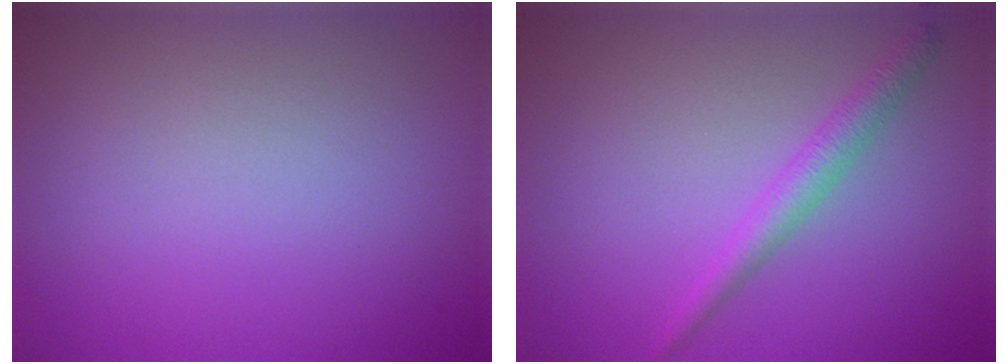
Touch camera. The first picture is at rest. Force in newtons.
{"total": 2.2, "press": 2.2, "slide": 0.1}